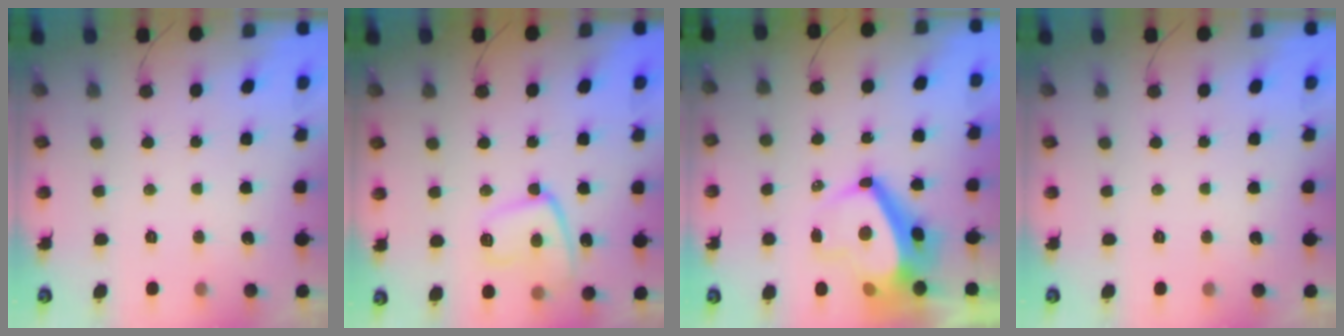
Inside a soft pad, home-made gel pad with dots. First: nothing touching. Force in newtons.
{"total": 11.4, "press": 11.3, "slide": 0.9}
{"total": 8.9, "press": 8.8, "slide": 1.1}
{"total": 0.0}